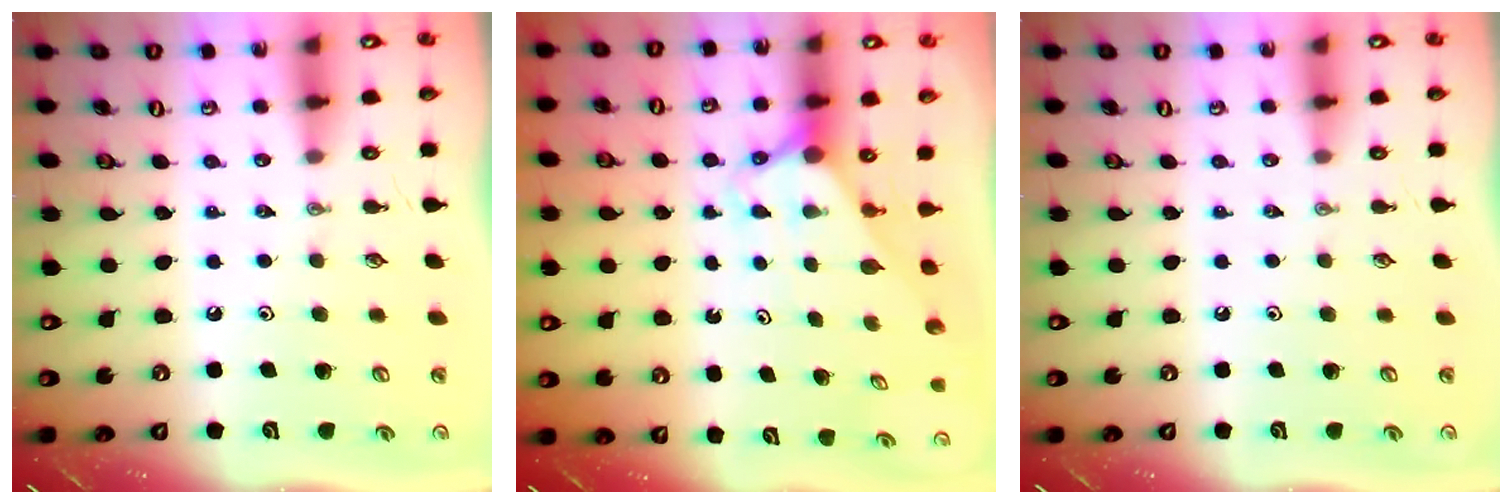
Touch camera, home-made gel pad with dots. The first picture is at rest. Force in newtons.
{"total": 2.8, "press": 2.8, "slide": 0.0}
{"total": 0.0}